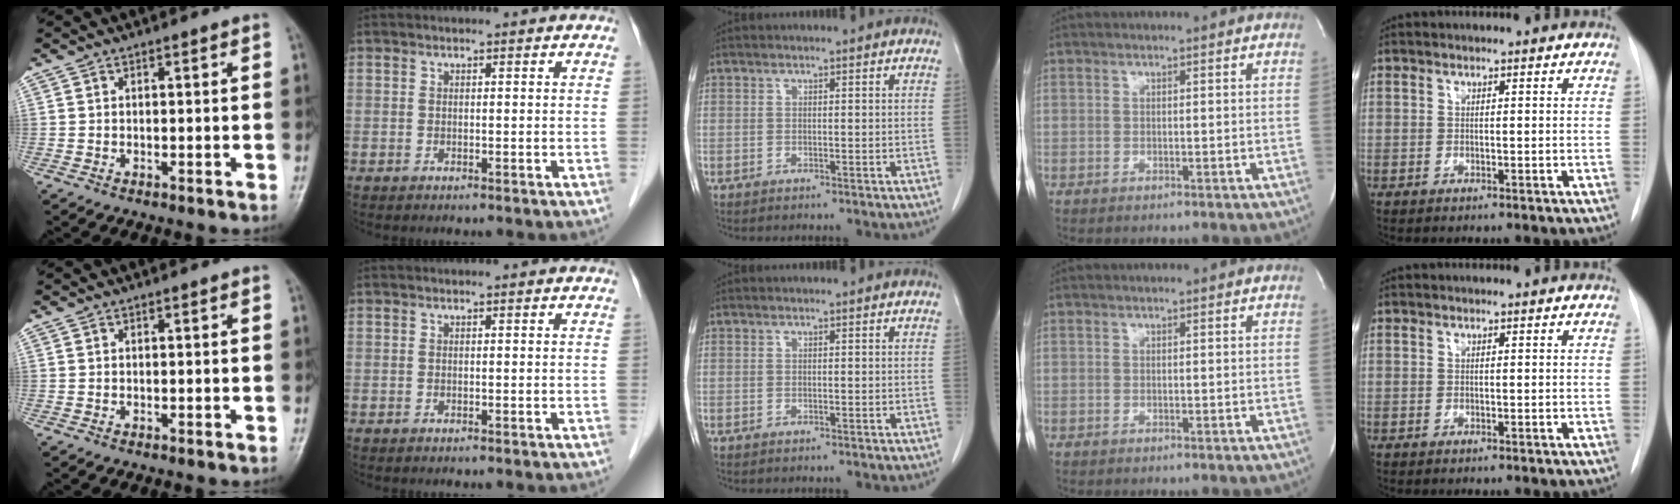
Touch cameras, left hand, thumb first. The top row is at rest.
{}